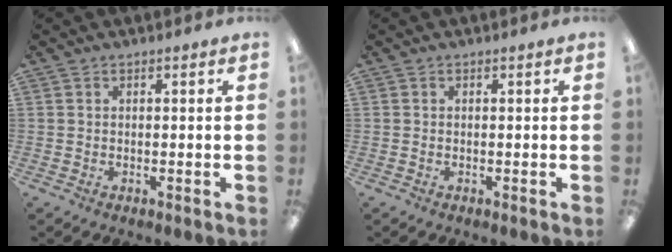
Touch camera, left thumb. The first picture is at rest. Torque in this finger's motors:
{"motor_torque": [0.00, 0.00, -0.03, 0.03, 0.00]}